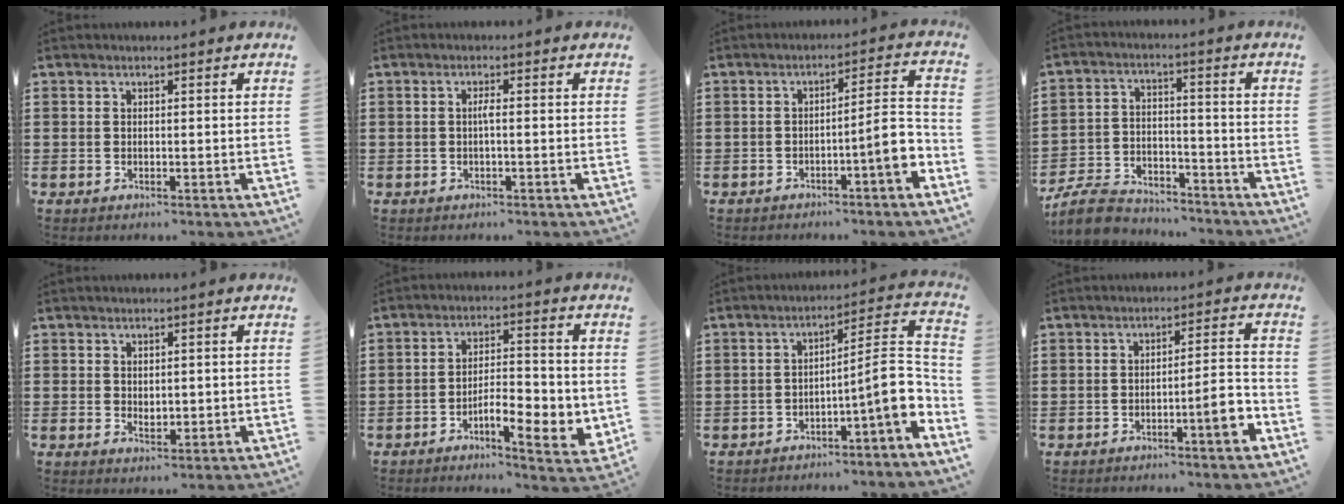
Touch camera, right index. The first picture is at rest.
{"total": 1.3, "force": [-0.2, 0.0, 1.3], "torque": [-0.027, 0.000, -0.005]}
{"total": 7.3, "force": [-3.1, 0.9, 6.6], "torque": [-0.092, -0.008, -0.059]}
{"total": 7.9, "force": [-7.5, 1.9, 1.7], "torque": [-0.043, 0.019, -0.149]}
{"total": 1.6, "force": [0.9, 1.1, 0.7], "torque": [-0.007, 0.004, 0.015]}
{"total": 6.8, "force": [-2.6, 2.5, 5.8], "torque": [-0.089, 0.001, -0.045]}
{"total": 9.2, "force": [-3.2, 1.2, 8.5], "torque": [-0.112, -0.026, -0.069]}
{"total": 6.1, "force": [-2.8, 0.7, 5.3], "torque": [-0.077, -0.005, -0.050]}